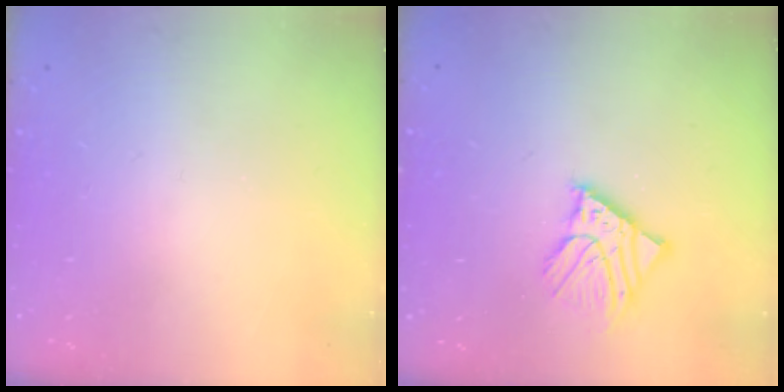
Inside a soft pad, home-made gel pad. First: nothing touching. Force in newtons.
{"total": 9.0, "press": 8.8, "slide": 1.8}